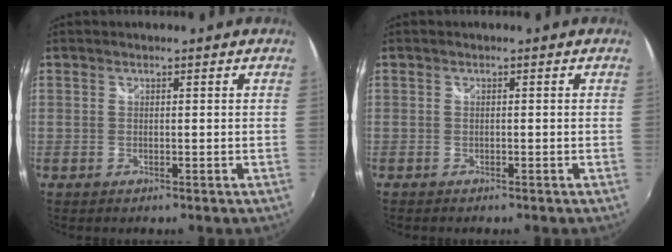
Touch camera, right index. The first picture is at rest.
{"total": 0.8, "force": [-0.7, 0.2, 0.3], "torque": [-0.008, -0.003, -0.013]}